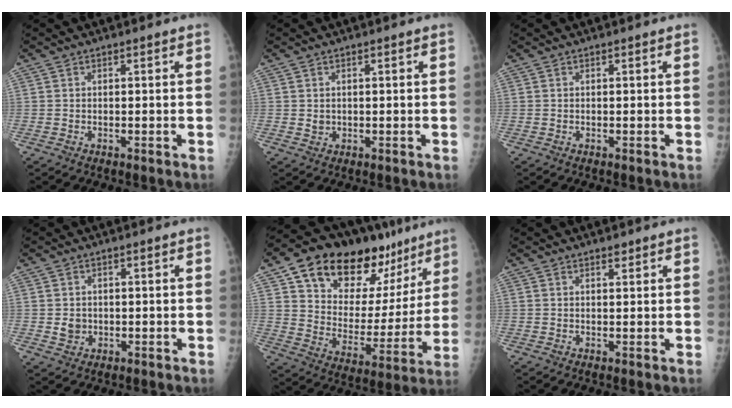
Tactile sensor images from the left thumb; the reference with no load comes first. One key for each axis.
{"total": 1.2, "fx": 0.2, "fy": 1.1, "fz": 0.5, "tx": -0.003, "ty": -0.001, "tz": 0.007}
{"total": 0.0}
{"total": 2.4, "fx": -0.1, "fy": 2.2, "fz": 1.0, "tx": -0.005, "ty": 0.002, "tz": 0.004}
{"total": 25.6, "fx": 15.9, "fy": 13.8, "fz": 14.6, "tx": -0.176, "ty": -0.040, "tz": 0.252}
{"total": 1.0, "fx": 0.8, "fy": 0.4, "fz": 0.5, "tx": -0.002, "ty": -0.005, "tz": 0.011}